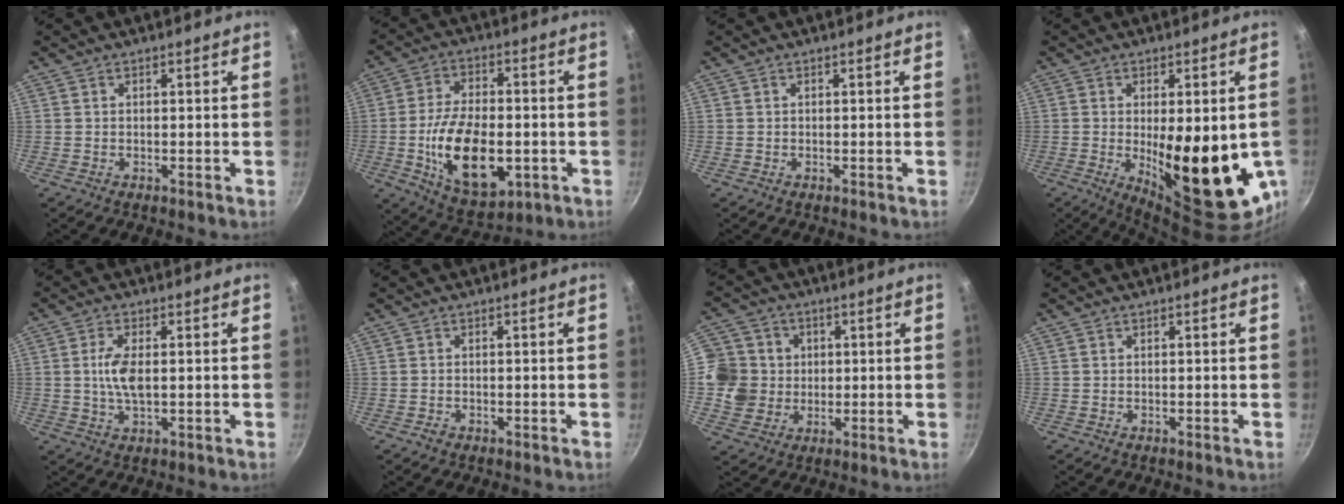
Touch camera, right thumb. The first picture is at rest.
{"total": 17.8, "force": [-3.6, 9.7, 14.4], "torque": [-0.237, 0.007, -0.051]}
{"total": 0.0}
{"total": 19.9, "force": [-2.5, 6.8, 18.5], "torque": [-0.235, -0.025, -0.022]}
{"total": 5.8, "force": [0.3, 2.6, 5.1], "torque": [-0.106, 0.001, 0.004]}
{"total": 1.1, "force": [-0.7, 0.7, 0.6], "torque": [-0.013, 0.002, -0.011]}
{"total": 10.0, "force": [0.8, 9.6, 2.7], "torque": [-0.011, 0.003, 0.006]}
{"total": 0.0}